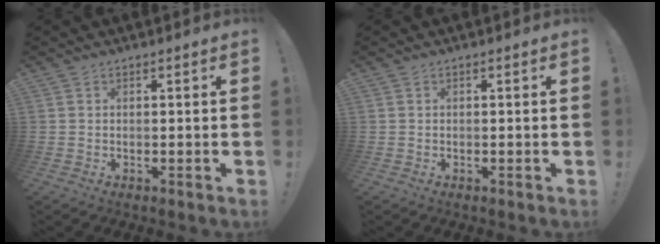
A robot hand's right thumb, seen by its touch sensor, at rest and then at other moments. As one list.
[{"total": 0.0}]